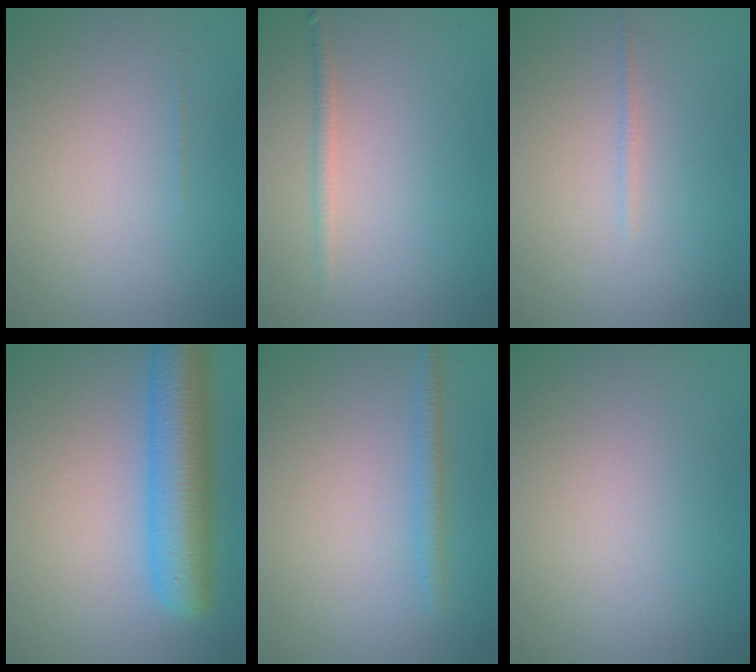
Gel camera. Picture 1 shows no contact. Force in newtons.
{"total": 1.1, "press": 1.1, "slide": 0.0}
{"total": 0.6, "press": 0.6, "slide": 0.1}
{"total": 7.7, "press": 7.6, "slide": 0.4}
{"total": 1.5, "press": 1.5, "slide": 0.2}
{"total": 0.0}